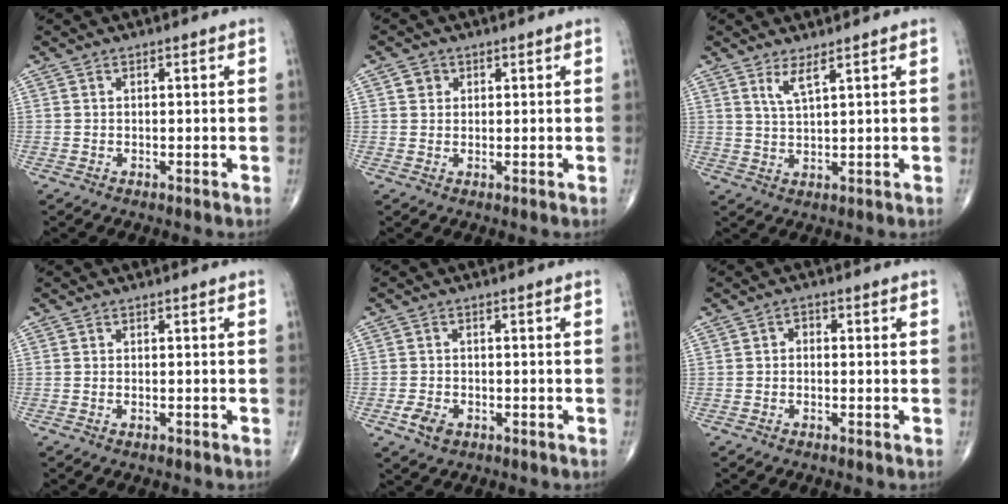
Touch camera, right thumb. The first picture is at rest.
{"total": 2.1, "force": [0.7, 1.9, 0.5], "torque": [0.002, -0.002, 0.007]}
{"total": 3.4, "force": [2.1, 0.5, 2.6], "torque": [-0.056, -0.021, 0.047]}
{"total": 0.7, "force": [-0.4, 0.3, 0.6], "torque": [-0.014, 0.003, -0.004]}
{"total": 3.7, "force": [-1.6, 2.6, 2.1], "torque": [-0.039, 0.003, -0.025]}
{"total": 1.6, "force": [-0.2, 1.2, 1.0], "torque": [-0.001, 0.007, -0.011]}